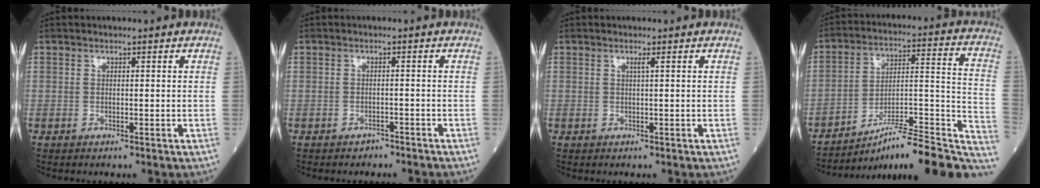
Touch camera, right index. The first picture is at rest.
{"total": 1.4, "force": [-1.3, 0.5, 0.2], "torque": [-0.006, 0.002, -0.020]}
{"total": 0.6, "force": [0.2, -0.2, 0.5], "torque": [-0.015, -0.002, 0.007]}
{"total": 20.9, "force": [-17.0, 1.7, 12.1], "torque": [-0.115, 0.032, -0.255]}